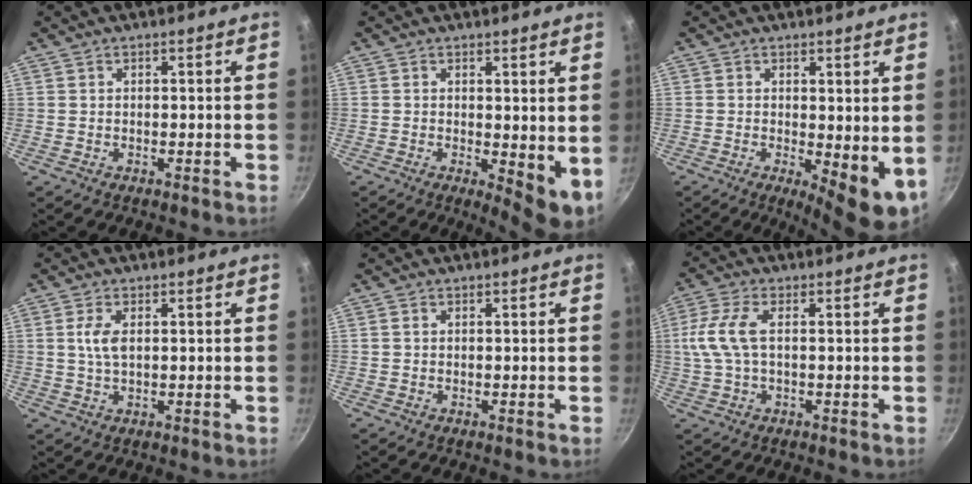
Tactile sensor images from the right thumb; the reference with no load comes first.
{"total": 6.8, "force": [0.4, 2.9, 6.2], "torque": [-0.073, -0.013, 0.010]}
{"total": 8.1, "force": [0.1, 3.1, 7.5], "torque": [-0.089, -0.016, 0.008]}
{"total": 4.0, "force": [0.8, 1.9, 3.4], "torque": [-0.070, 0.002, 0.016]}
{"total": 0.7, "force": [0.1, 0.6, 0.3], "torque": [-0.005, 0.004, 0.000]}
{"total": 7.7, "force": [0.4, 3.4, 6.9], "torque": [-0.160, 0.014, 0.004]}